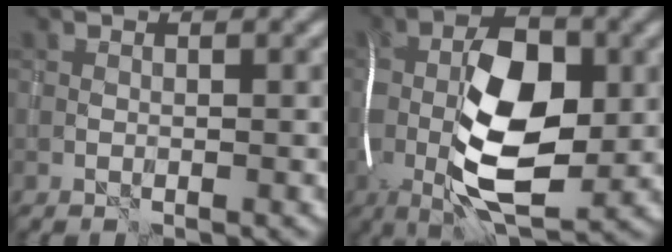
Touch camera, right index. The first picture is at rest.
{"total": 12.3, "force": [-1.0, 5.8, 10.8], "torque": [-0.180, 0.007, -0.024]}